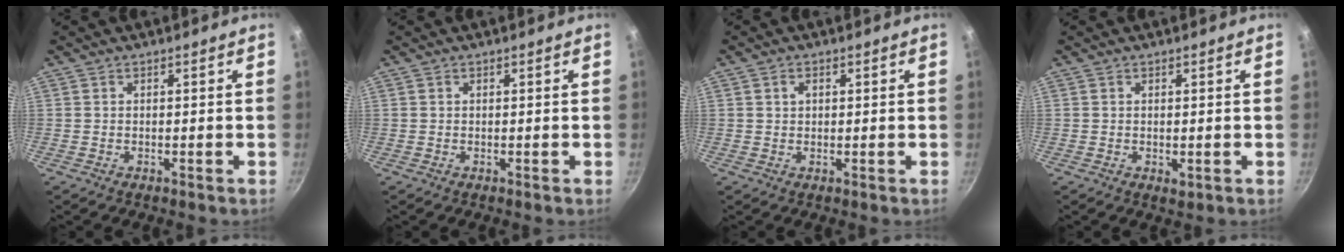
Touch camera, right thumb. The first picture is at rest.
{"total": 0.0}
{"total": 1.7, "force": [0.6, 1.3, 1.0], "torque": [-0.010, 0.004, 0.009]}
{"total": 0.9, "force": [0.1, 0.5, 0.8], "torque": [-0.013, -0.003, 0.002]}